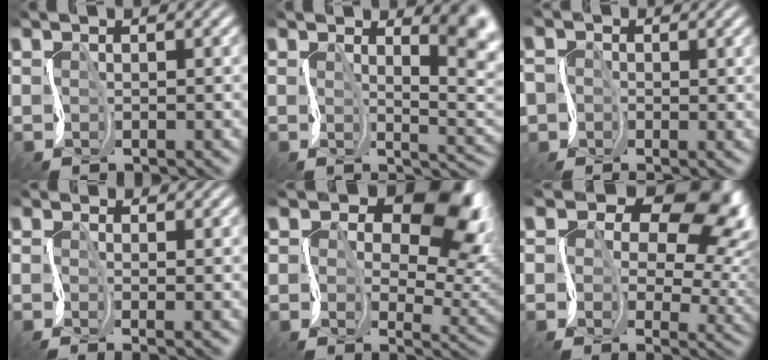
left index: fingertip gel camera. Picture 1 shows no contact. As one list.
[{"total": 5.4, "force": [3.0, 1.0, 4.3], "torque": [-0.031, 0.008, 0.027]}, {"total": 2.9, "force": [-0.9, 2.7, -0.4], "torque": [0.004, 0.012, -0.049]}, {"total": 2.1, "force": [-0.8, -1.4, -1.3], "torque": [0.026, -0.009, -0.023]}, {"total": 12.2, "force": [5.2, 7.1, 8.3], "torque": [-0.110, -0.004, 0.078]}, {"total": 13.8, "force": [6.0, 8.3, 9.3], "torque": [-0.121, 0.012, 0.080]}]